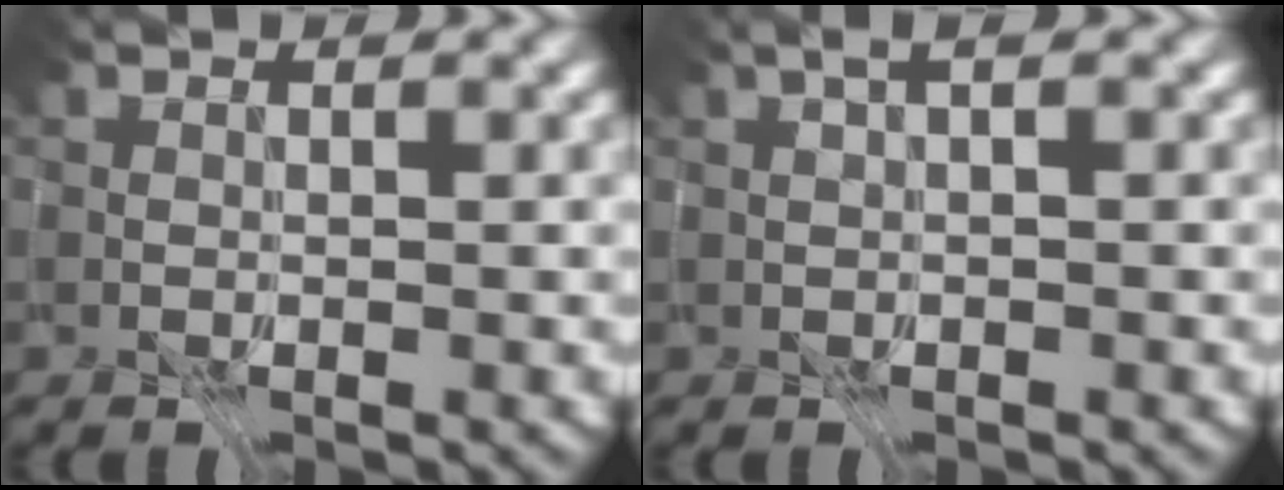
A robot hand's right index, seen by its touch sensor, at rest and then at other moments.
{"total": 1.5, "force": [-0.3, -0.9, 1.1], "torque": [-0.015, -0.009, 0.006]}